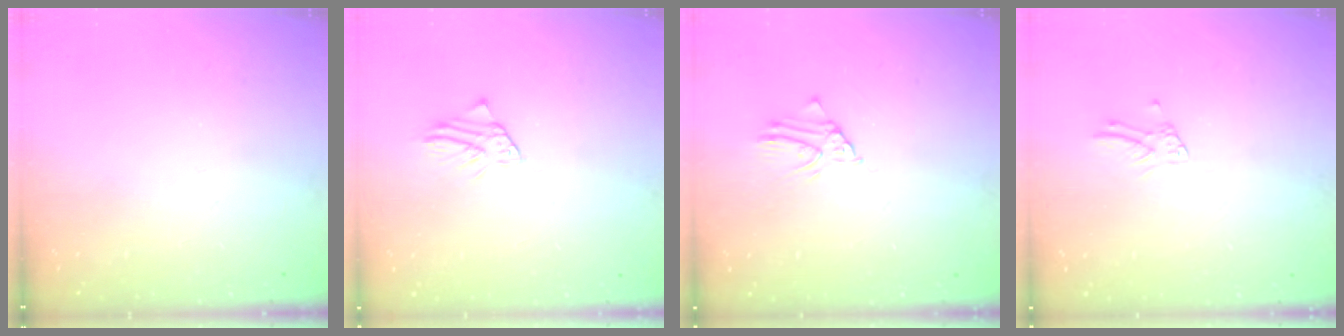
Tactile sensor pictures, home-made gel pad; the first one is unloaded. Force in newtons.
{"total": 1.5, "press": 1.5, "slide": 0.1}
{"total": 2.5, "press": 2.5, "slide": 0.2}
{"total": 1.9, "press": 1.9, "slide": 0.2}